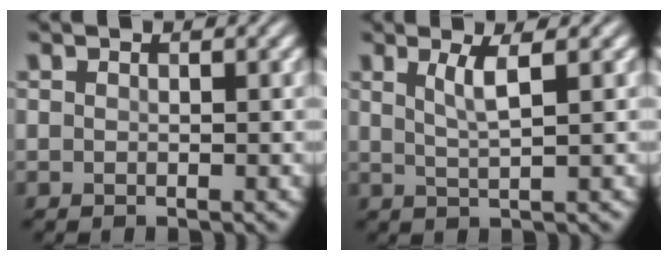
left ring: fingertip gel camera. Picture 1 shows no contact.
{"total": 2.6, "force": [1.0, 0.5, 2.3], "torque": [-0.040, -0.001, 0.019]}